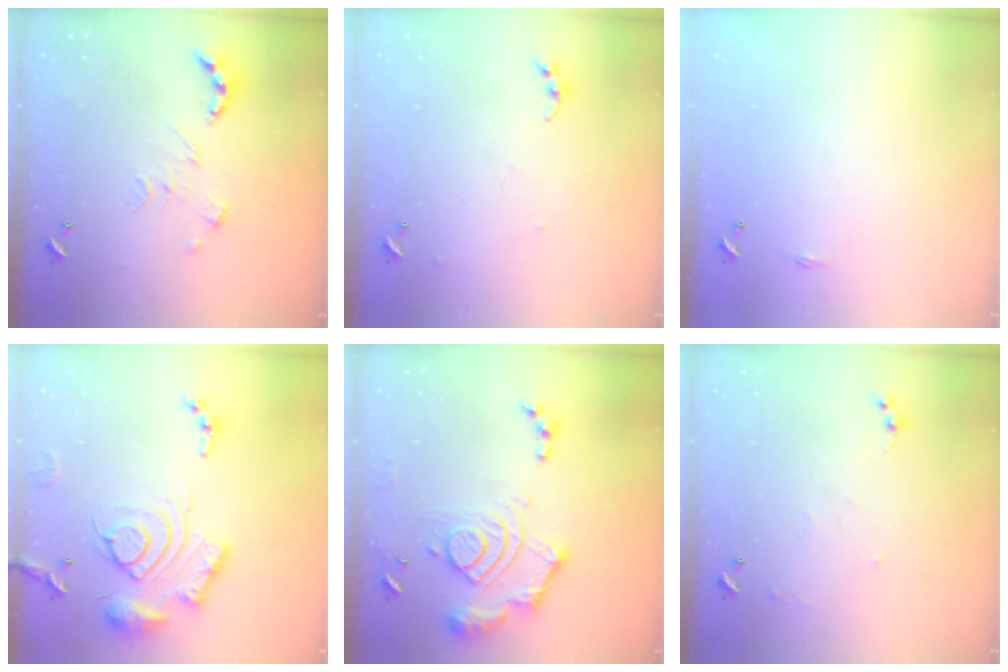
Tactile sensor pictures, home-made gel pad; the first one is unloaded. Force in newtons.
{"total": 5.1, "press": 5.0, "slide": 0.5}
{"total": 2.2, "press": 2.1, "slide": 0.4}
{"total": 19.5, "press": 19.4, "slide": 2.0}
{"total": 16.2, "press": 16.1, "slide": 1.9}
{"total": 6.6, "press": 6.6, "slide": 0.6}